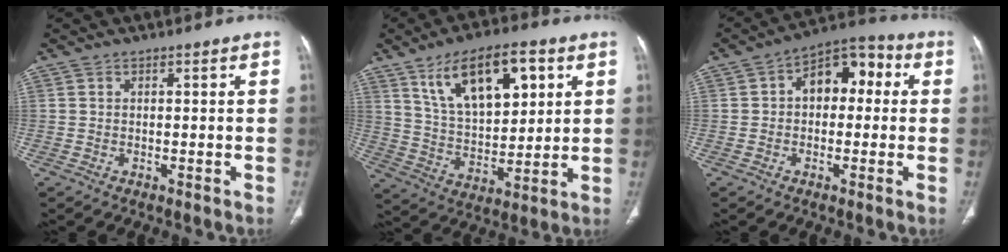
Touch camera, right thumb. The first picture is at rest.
{"total": 17.1, "force": [7.8, 8.3, 12.8], "torque": [-0.175, -0.027, 0.146]}
{"total": 10.4, "force": [1.3, 6.8, 7.8], "torque": [-0.079, 0.037, 0.008]}